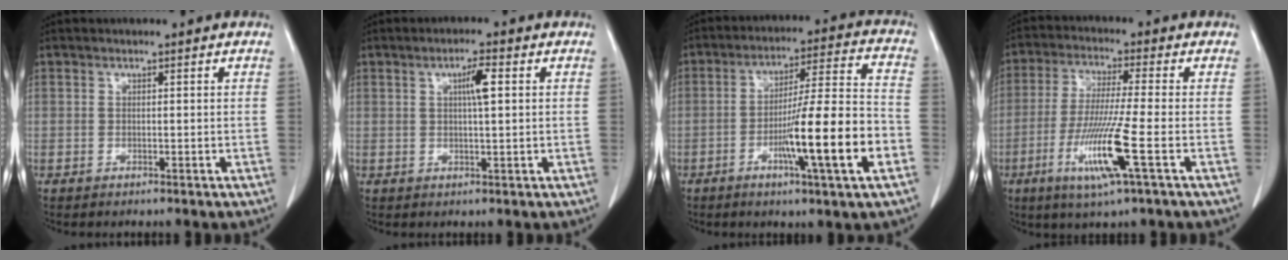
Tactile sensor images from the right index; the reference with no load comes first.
{"total": 3.6, "force": [1.0, 0.3, 3.5], "torque": [-0.060, 0.003, 0.015]}
{"total": 15.3, "force": [-5.1, -0.1, 14.4], "torque": [-0.236, -0.003, -0.083]}
{"total": 10.9, "force": [-3.8, -0.7, 10.1], "torque": [-0.206, -0.025, -0.077]}